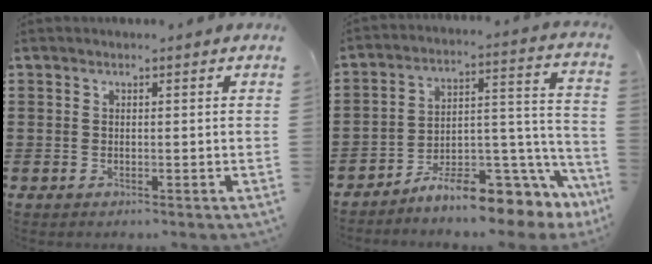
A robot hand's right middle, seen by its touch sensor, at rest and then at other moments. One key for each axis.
{"total": 9.7, "fx": -8.2, "fy": 2.6, "fz": 4.4, "tx": -0.064, "ty": 0.015, "tz": -0.150}